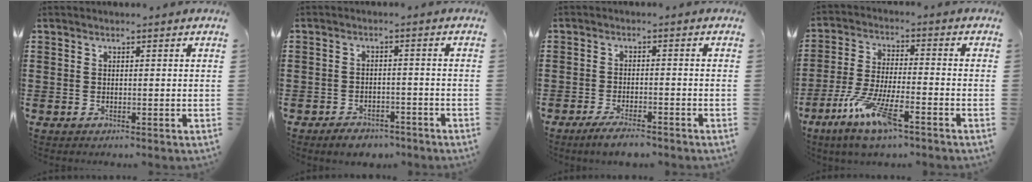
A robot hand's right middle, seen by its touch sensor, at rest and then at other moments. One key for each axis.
{"total": 2.6, "fx": -2.5, "fy": 0.7, "fz": 0.2, "tx": -0.010, "ty": 0.004, "tz": -0.052}
{"total": 3.4, "fx": -2.9, "fy": 0.3, "fz": 1.6, "tx": -0.034, "ty": -0.002, "tz": -0.058}
{"total": 10.3, "fx": -6.7, "fy": 1.8, "fz": 7.6, "tx": -0.162, "ty": -0.006, "tz": -0.129}